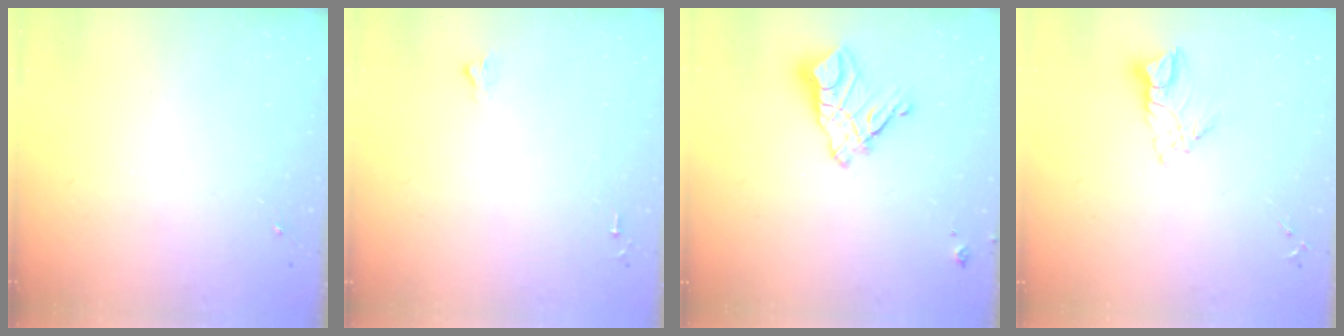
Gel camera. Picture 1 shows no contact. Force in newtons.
{"total": 1.6, "press": 1.6, "slide": 0.2}
{"total": 12.6, "press": 12.5, "slide": 1.1}
{"total": 8.4, "press": 8.4, "slide": 0.9}